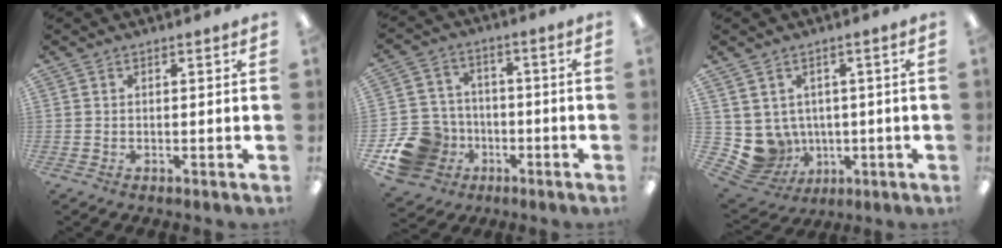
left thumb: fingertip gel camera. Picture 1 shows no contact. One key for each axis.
{"total": 13.7, "fx": -5.8, "fy": 11.4, "fz": 4.9, "tx": -0.108, "ty": 0.045, "tz": -0.091}
{"total": 7.6, "fx": 0.1, "fy": 7.3, "fz": 2.0, "tx": -0.068, "ty": -0.018, "tz": 0.013}